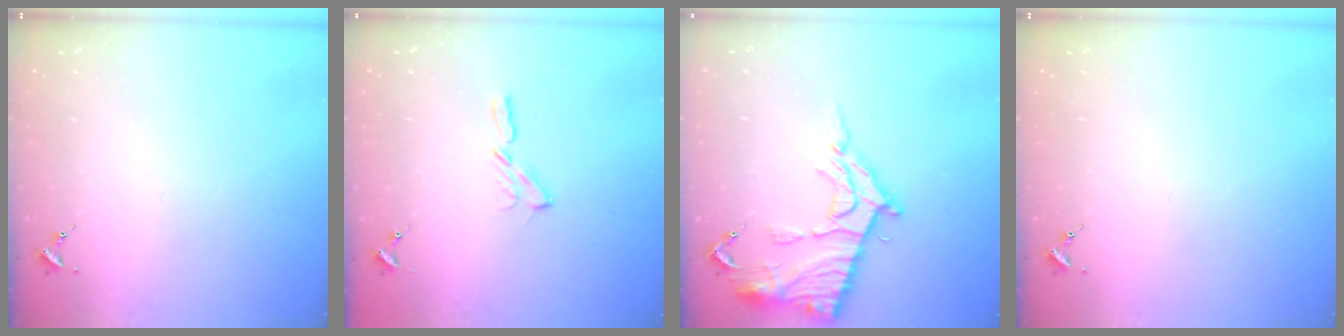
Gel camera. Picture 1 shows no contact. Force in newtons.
{"total": 4.0, "press": 4.0, "slide": 0.4}
{"total": 16.6, "press": 16.5, "slide": 1.5}
{"total": 0.0}